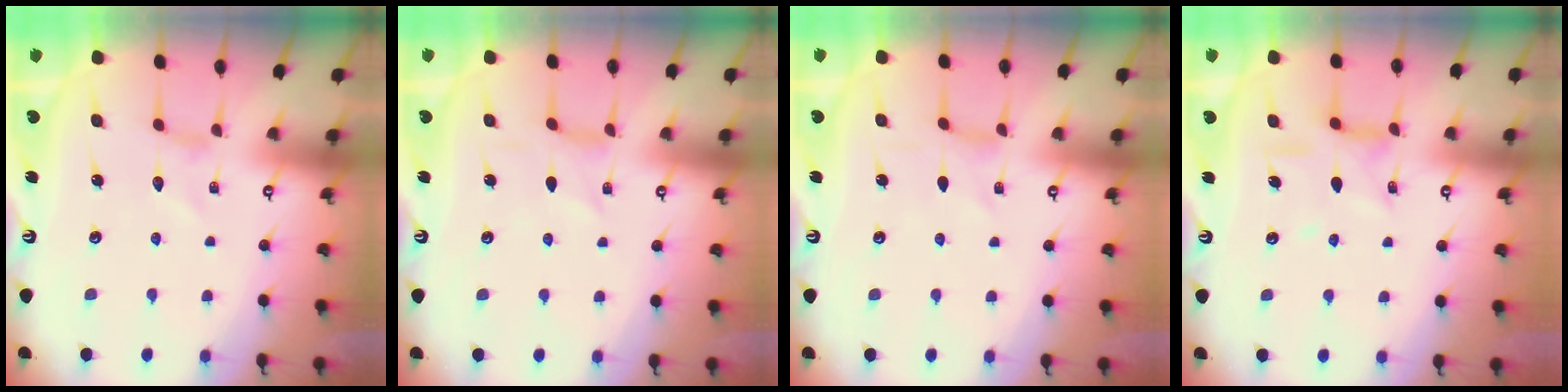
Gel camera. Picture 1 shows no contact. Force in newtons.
{"total": 0.0}
{"total": 0.0}
{"total": 9.9, "press": 9.8, "slide": 0.7}